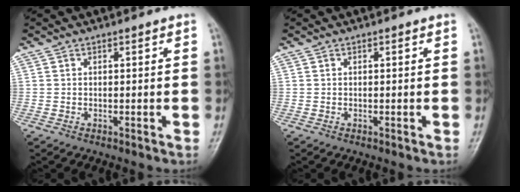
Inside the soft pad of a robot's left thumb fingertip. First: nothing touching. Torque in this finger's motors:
{"motor_torque": [0.00, 0.00, 0.00, 0.00, 0.00]}